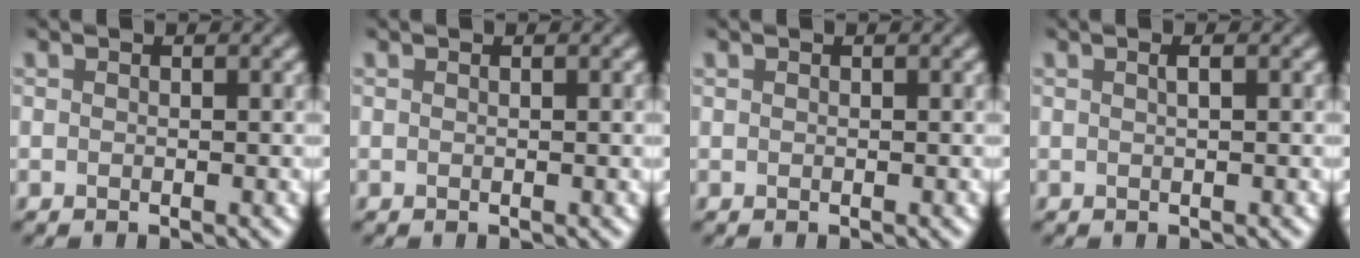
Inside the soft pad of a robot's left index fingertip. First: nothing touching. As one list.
[{"total": 1.0, "force": [0.2, 0.4, 0.9], "torque": [-0.007, 0.004, -0.003]}, {"total": 0.0}, {"total": 0.8, "force": [0.3, 0.1, 0.7], "torque": [-0.008, 0.007, 0.004]}]